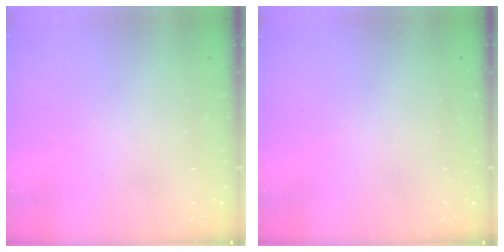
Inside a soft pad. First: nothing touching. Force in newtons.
{"total": 0.0}